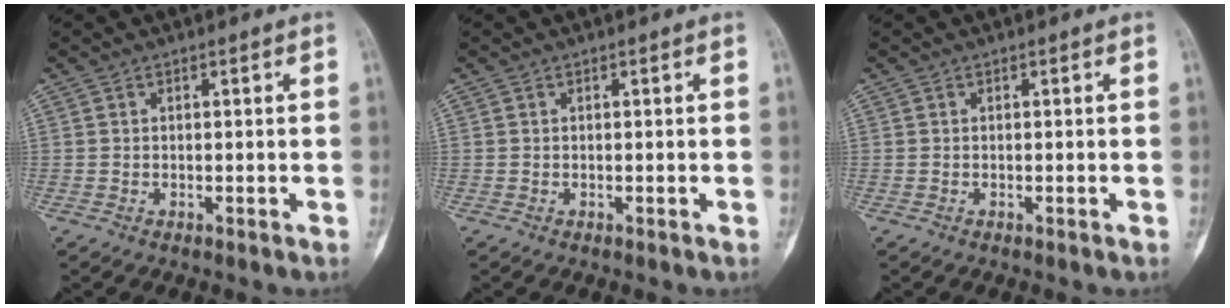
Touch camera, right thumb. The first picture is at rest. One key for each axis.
{"total": 0.0}
{"total": 0.0}